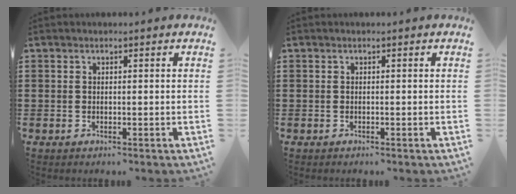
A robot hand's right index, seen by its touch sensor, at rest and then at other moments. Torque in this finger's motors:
{"motor_torque": [-0.27, 0.28, -0.02, 0.01]}